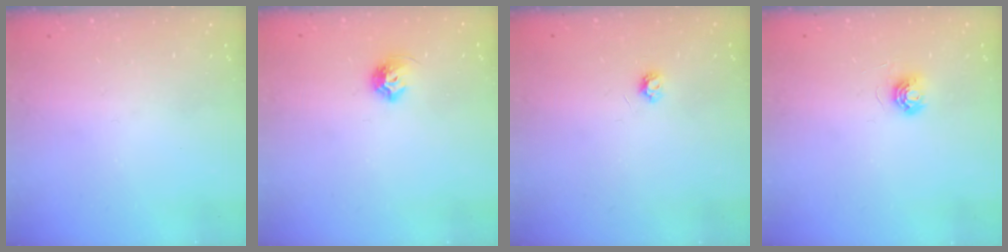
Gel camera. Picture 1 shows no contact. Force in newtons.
{"total": 7.0, "press": 7.0, "slide": 0.8}
{"total": 3.9, "press": 3.8, "slide": 0.6}
{"total": 5.4, "press": 5.4, "slide": 0.3}